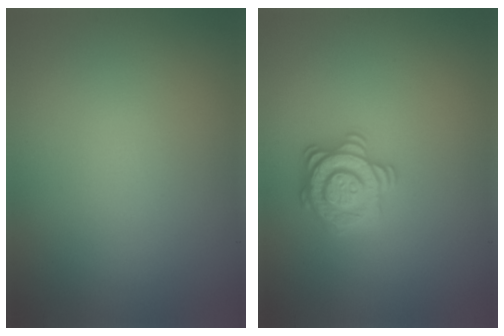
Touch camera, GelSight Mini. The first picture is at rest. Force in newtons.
{"total": 2.9, "press": 2.8, "slide": 0.4}